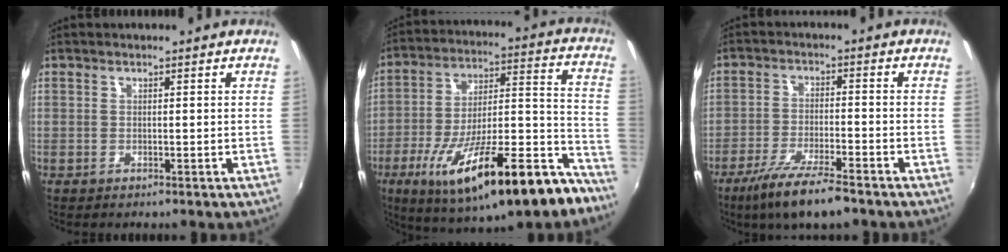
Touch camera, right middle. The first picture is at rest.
{"total": 27.2, "force": [-16.4, 7.7, 20.3], "torque": [-0.317, -0.023, -0.249]}
{"total": 10.6, "force": [-7.7, 2.0, 7.0], "torque": [-0.154, -0.028, -0.138]}